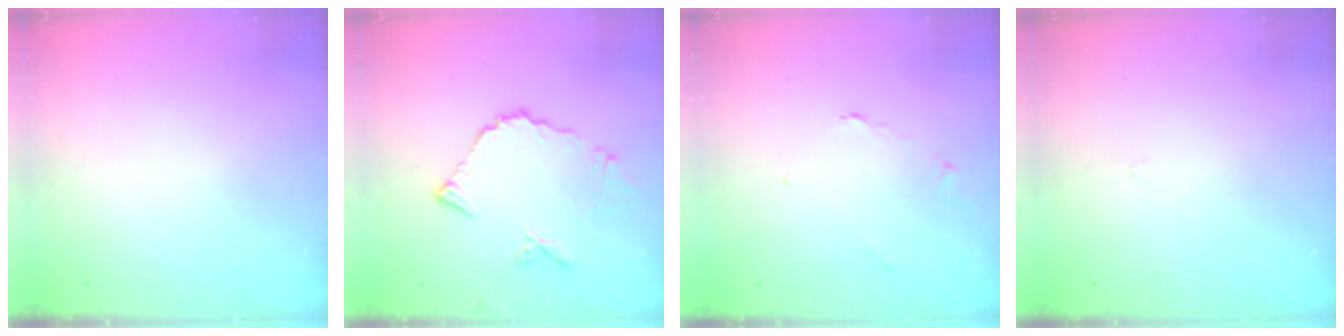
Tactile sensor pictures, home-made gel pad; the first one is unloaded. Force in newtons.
{"total": 12.4, "press": 12.3, "slide": 1.1}
{"total": 2.7, "press": 2.7, "slide": 0.3}
{"total": 2.3, "press": 2.3, "slide": 0.5}